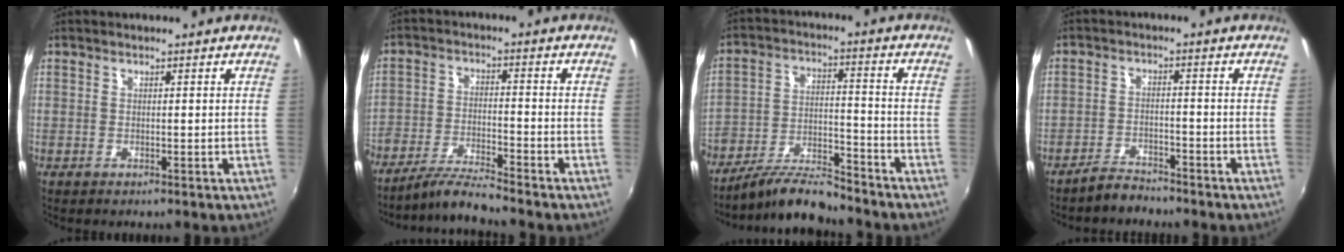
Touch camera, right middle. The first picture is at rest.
{"total": 7.0, "force": [-6.5, -0.5, 2.7], "torque": [-0.068, -0.001, -0.127]}
{"total": 11.2, "force": [-9.8, 2.4, 4.9], "torque": [-0.103, -0.003, -0.175]}
{"total": 4.1, "force": [-3.8, 1.0, 0.9], "torque": [-0.031, 0.007, -0.064]}